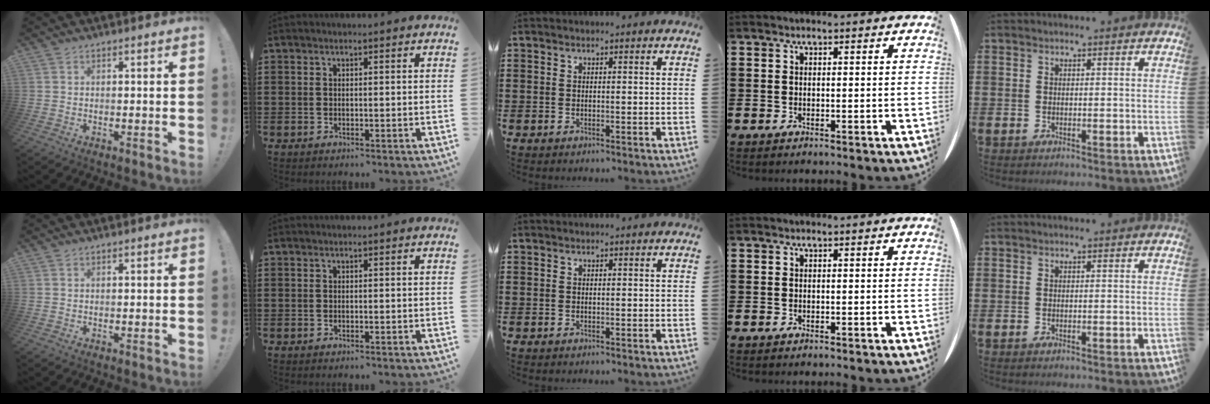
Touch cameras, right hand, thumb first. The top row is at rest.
{}